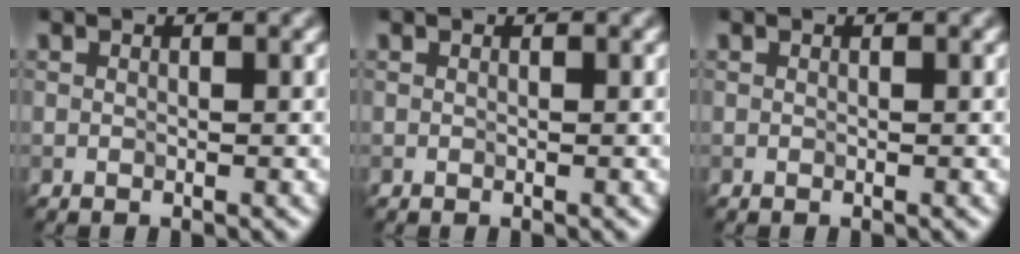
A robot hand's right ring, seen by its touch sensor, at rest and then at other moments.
{"total": 0.0}
{"total": 0.0}